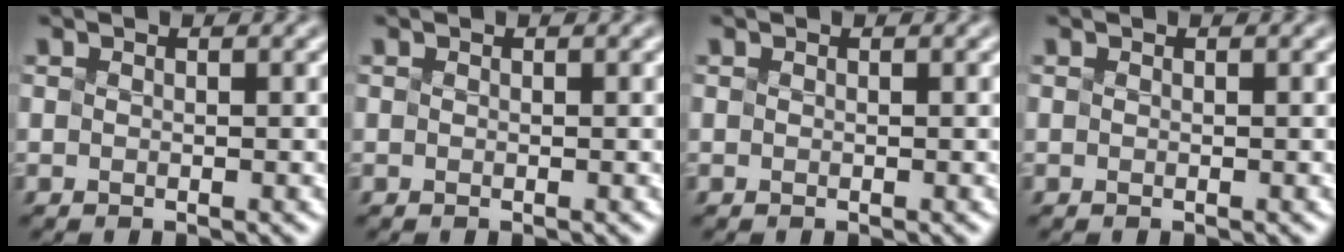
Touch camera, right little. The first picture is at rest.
{"total": 0.0}
{"total": 0.0}
{"total": 0.0}